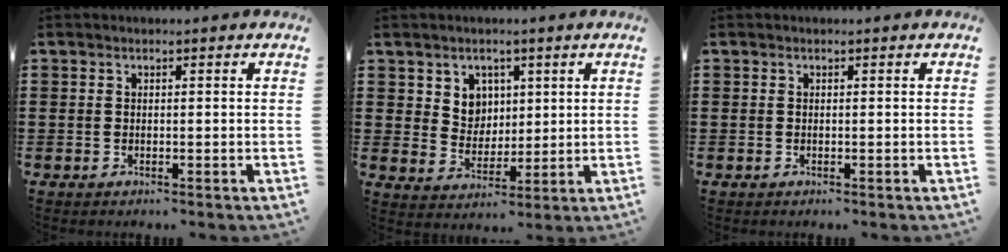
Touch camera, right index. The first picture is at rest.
{"total": 5.0, "force": [2.3, 4.3, 1.1], "torque": [-0.037, 0.006, 0.040]}
{"total": 0.0}